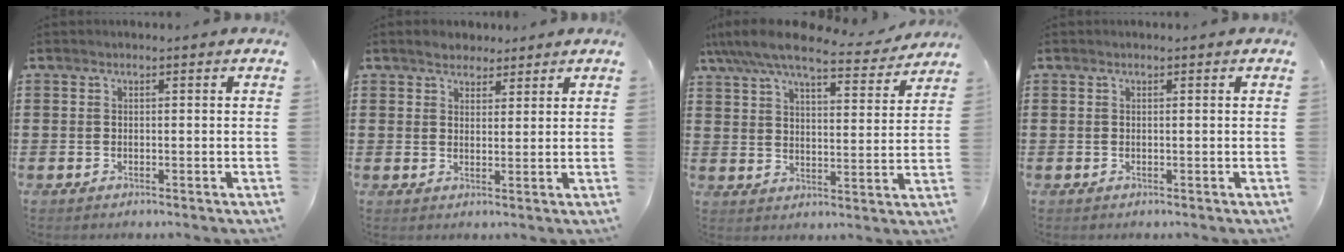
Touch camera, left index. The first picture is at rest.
{"total": 2.6, "force": [2.2, 1.3, 0.0], "torque": [-0.009, 0.010, 0.042]}
{"total": 8.0, "force": [7.0, 1.2, 3.6], "torque": [-0.099, -0.037, 0.121]}
{"total": 0.0}